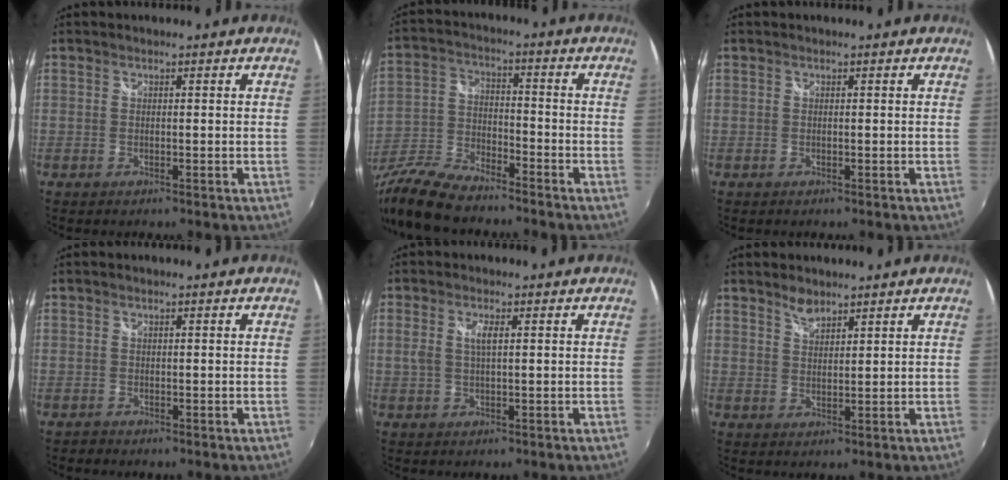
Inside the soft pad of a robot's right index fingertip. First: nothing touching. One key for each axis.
{"total": 16.0, "fx": -13.1, "fy": 4.8, "fz": 7.8, "tx": -0.184, "ty": -0.018, "tz": -0.254}
{"total": 0.0}
{"total": 0.5, "fx": -0.4, "fy": 0.4, "fz": -0.1, "tx": 0.001, "ty": 0.000, "tz": -0.007}
{"total": 2.8, "fx": 0.7, "fy": 0.8, "fz": 2.6, "tx": -0.053, "ty": 0.000, "tz": 0.012}
{"total": 2.9, "fx": 2.5, "fy": 1.0, "fz": 1.1, "tx": -0.015, "ty": 0.002, "tz": 0.046}